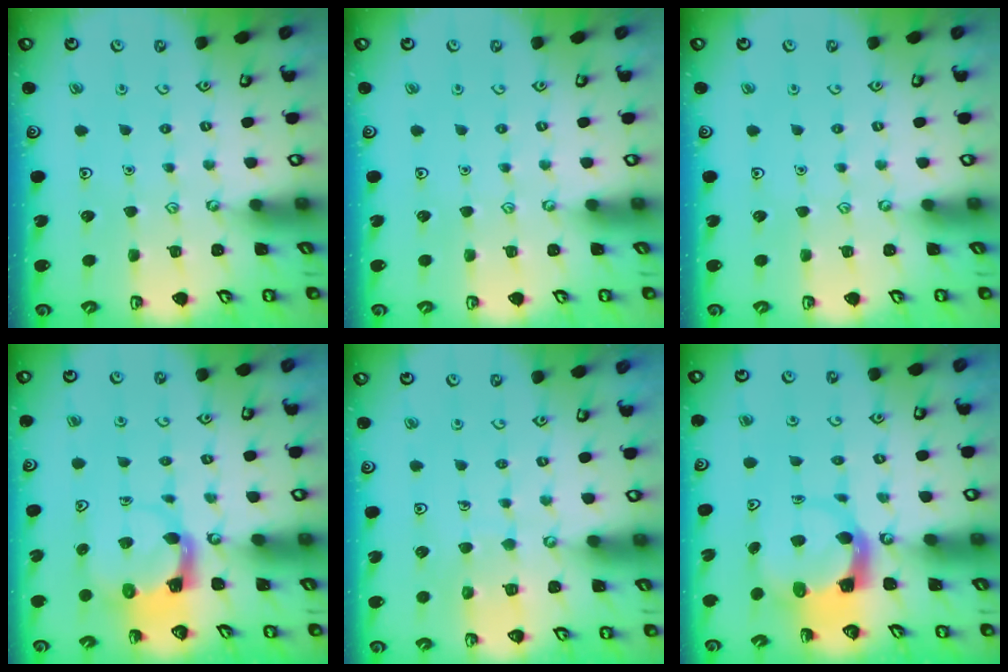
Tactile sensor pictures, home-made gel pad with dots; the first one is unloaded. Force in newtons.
{"total": 0.0}
{"total": 0.0}
{"total": 4.0, "press": 3.9, "slide": 0.6}
{"total": 4.7, "press": 4.7, "slide": 0.4}
{"total": 3.8, "press": 3.8, "slide": 0.6}